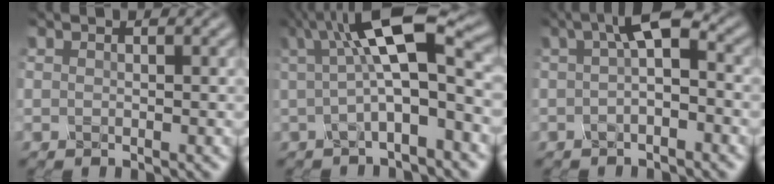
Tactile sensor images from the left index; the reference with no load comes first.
{"total": 7.9, "force": [1.5, 2.1, 7.4], "torque": [-0.116, 0.013, 0.014]}
{"total": 3.7, "force": [0.4, 1.0, 3.6], "torque": [-0.057, 0.008, -0.002]}